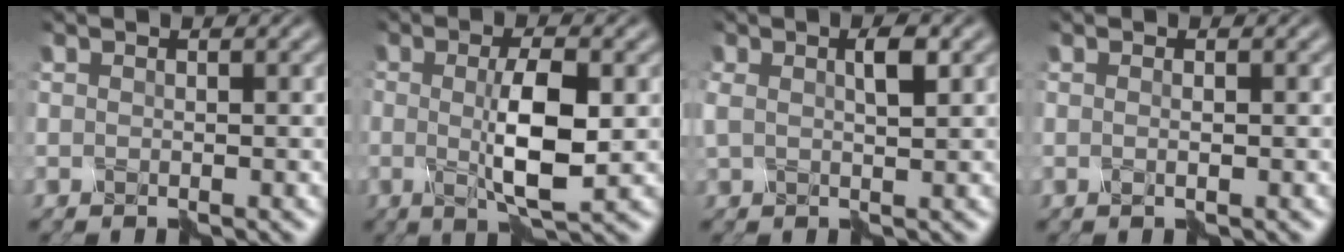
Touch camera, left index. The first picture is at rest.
{"total": 5.2, "force": [-0.4, 0.9, 5.1], "torque": [-0.104, -0.004, -0.003]}
{"total": 2.1, "force": [0.8, 0.2, 1.9], "torque": [-0.046, 0.005, 0.016]}
{"total": 0.5, "force": [0.2, -0.2, 0.5], "torque": [-0.006, -0.003, -0.005]}